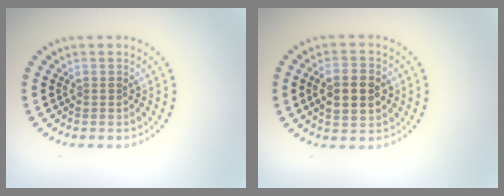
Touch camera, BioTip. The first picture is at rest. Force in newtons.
{"total": 4.4, "press": 4.4, "slide": 0.2}